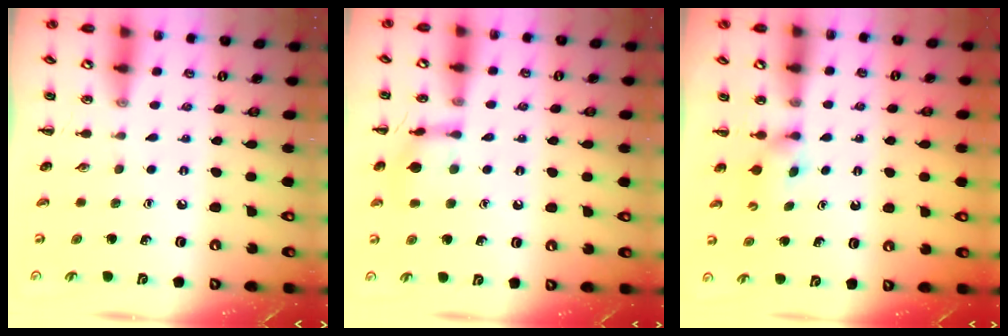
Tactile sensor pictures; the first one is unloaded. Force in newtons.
{"total": 9.7, "press": 9.7, "slide": 0.5}
{"total": 3.6, "press": 3.4, "slide": 1.1}